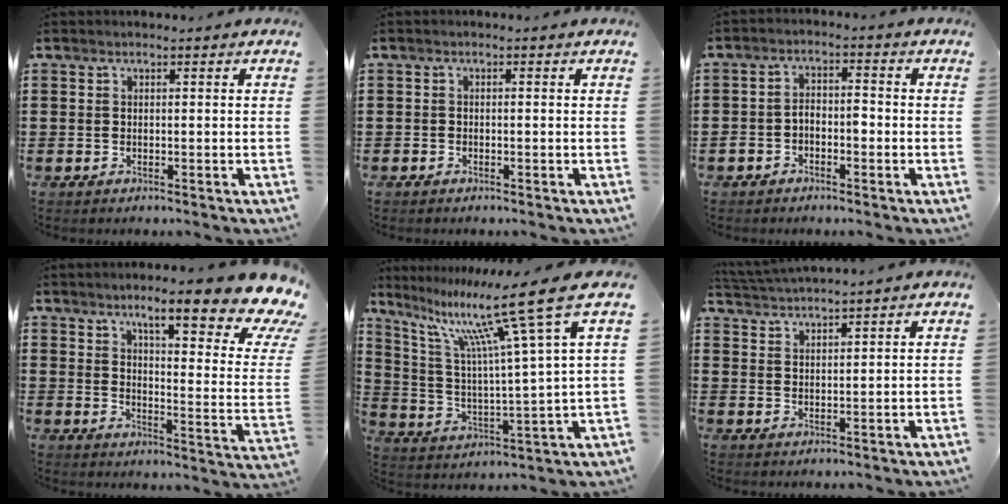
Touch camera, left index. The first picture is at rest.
{"total": 0.7, "force": [-0.6, 0.1, 0.1], "torque": [-0.005, -0.002, -0.013]}
{"total": 3.1, "force": [-1.9, 1.5, 1.9], "torque": [-0.038, 0.009, -0.040]}
{"total": 11.2, "force": [7.7, 1.0, 8.1], "torque": [-0.131, -0.053, 0.115]}
{"total": 14.5, "force": [9.5, 0.8, 11.0], "torque": [-0.219, -0.051, 0.141]}
{"total": 2.4, "force": [2.3, -0.5, 0.0], "torque": [-0.007, -0.004, 0.044]}